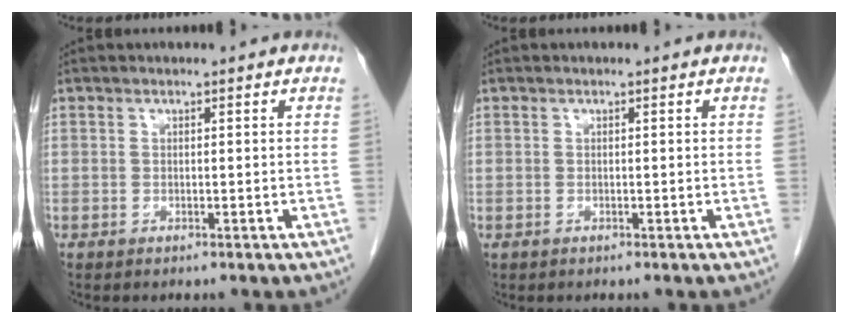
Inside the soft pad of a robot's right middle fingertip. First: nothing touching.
{"total": 0.0}